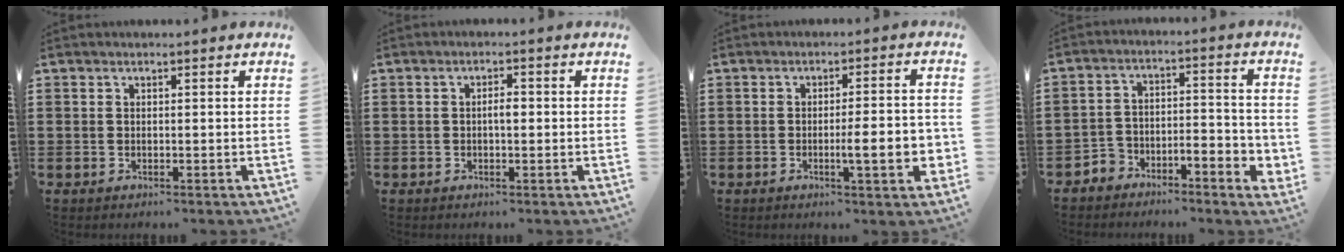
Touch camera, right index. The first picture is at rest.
{"total": 1.9, "force": [-0.1, 0.7, 1.8], "torque": [-0.033, 0.002, -0.003]}
{"total": 7.1, "force": [-1.6, 1.2, 6.8], "torque": [-0.091, -0.009, -0.028]}
{"total": 4.2, "force": [-3.8, 1.5, 1.1], "torque": [-0.022, 0.006, -0.078]}